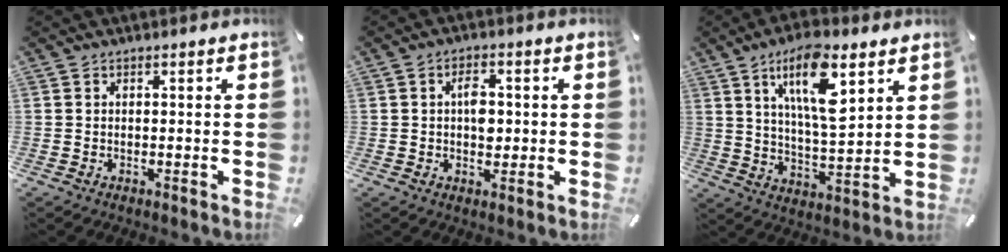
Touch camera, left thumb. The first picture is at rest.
{"total": 5.1, "force": [0.3, 3.3, 3.9], "torque": [-0.051, 0.000, -0.001]}
{"total": 14.6, "force": [7.8, 4.7, 11.4], "torque": [-0.211, -0.022, 0.129]}